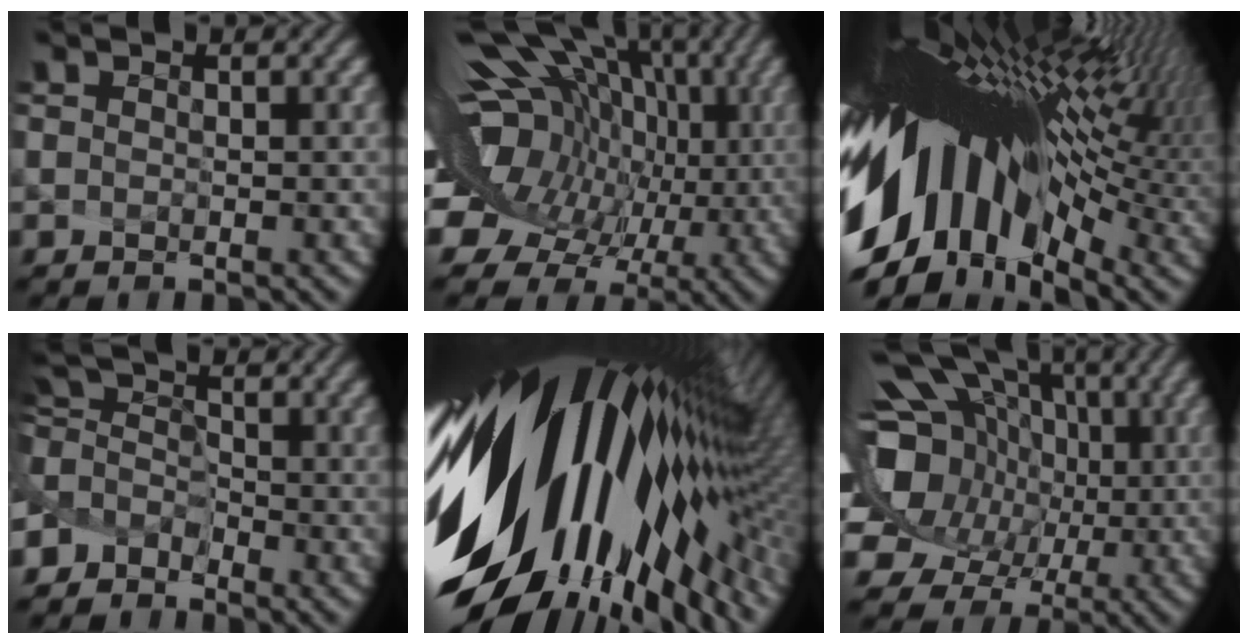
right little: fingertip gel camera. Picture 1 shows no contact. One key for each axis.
{"total": 16.1, "fx": 2.9, "fy": 11.6, "fz": 10.8, "tx": -0.196, "ty": 0.002, "tz": 0.064}
{"total": 16.8, "fx": 0.3, "fy": 8.0, "fz": 14.8, "tx": -0.277, "ty": -0.025, "tz": 0.025}
{"total": 2.2, "fx": -1.9, "fy": 1.1, "fz": -0.1, "tx": -0.004, "ty": 0.002, "tz": -0.033}
{"total": 17.5, "fx": 0.6, "fy": 9.5, "fz": 14.7, "tx": -0.245, "ty": -0.067, "tz": 0.033}
{"total": 16.7, "fx": 1.1, "fy": 13.6, "fz": 9.6, "tx": -0.187, "ty": 0.013, "tz": 0.020}